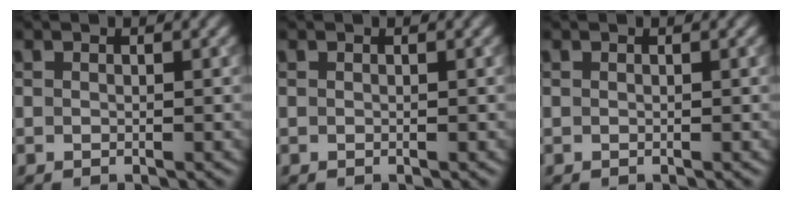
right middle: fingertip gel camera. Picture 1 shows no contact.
{"total": 0.0}
{"total": 0.0}